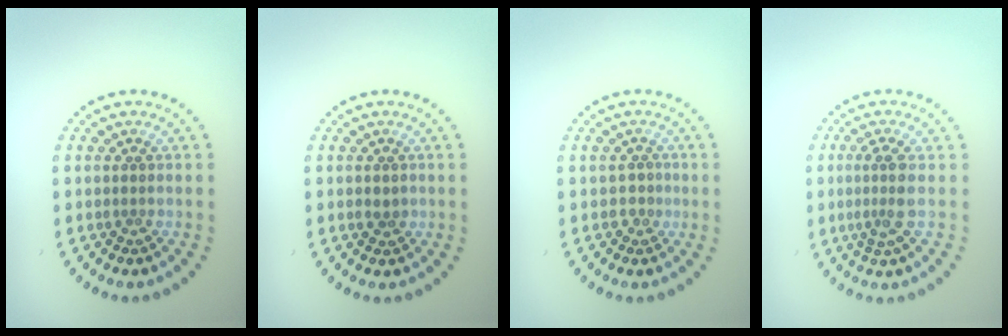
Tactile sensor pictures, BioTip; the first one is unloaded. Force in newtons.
{"total": 1.0, "press": 1.0, "slide": 0.1}
{"total": 1.1, "press": 0.9, "slide": 0.7}
{"total": 2.3, "press": 1.7, "slide": 1.5}